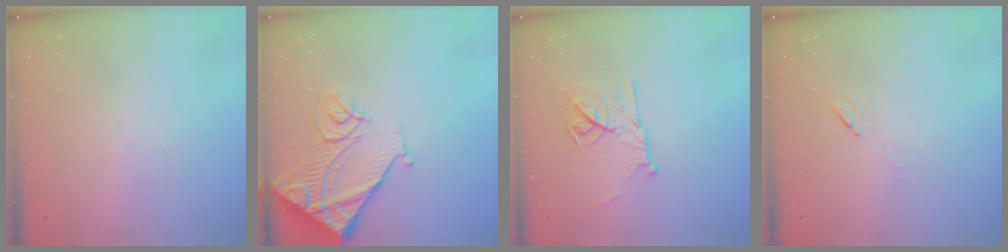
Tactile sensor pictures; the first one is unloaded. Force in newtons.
{"total": 17.1, "press": 17.0, "slide": 1.8}
{"total": 12.4, "press": 12.4, "slide": 0.2}
{"total": 5.4, "press": 5.3, "slide": 1.0}